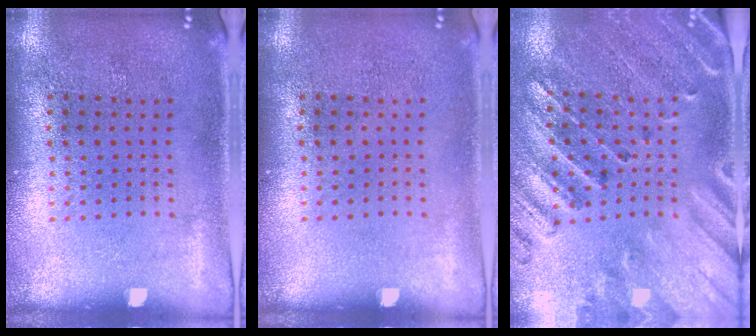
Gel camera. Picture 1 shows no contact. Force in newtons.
{"total": 0.0}
{"total": 2.6, "press": 2.4, "slide": 0.9}